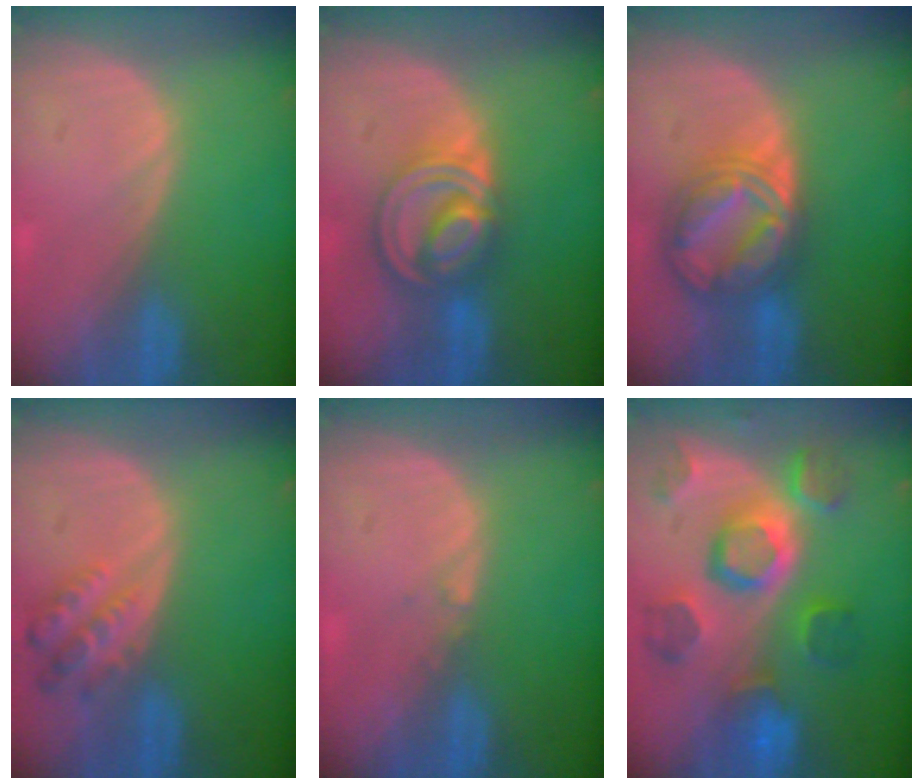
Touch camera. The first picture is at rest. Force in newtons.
{"total": 8.5, "press": 7.1, "slide": 4.6}
{"total": 8.9, "press": 8.8, "slide": 0.8}
{"total": 5.1, "press": 4.8, "slide": 1.7}
{"total": 0.6, "press": 0.5, "slide": 0.4}
{"total": 11.4, "press": 10.1, "slide": 5.2}